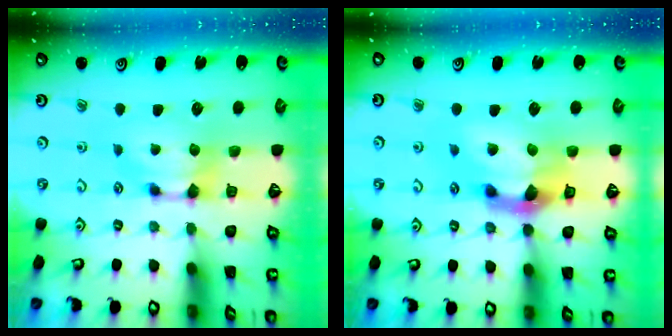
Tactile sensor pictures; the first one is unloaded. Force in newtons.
{"total": 5.9, "press": 5.6, "slide": 2.0}